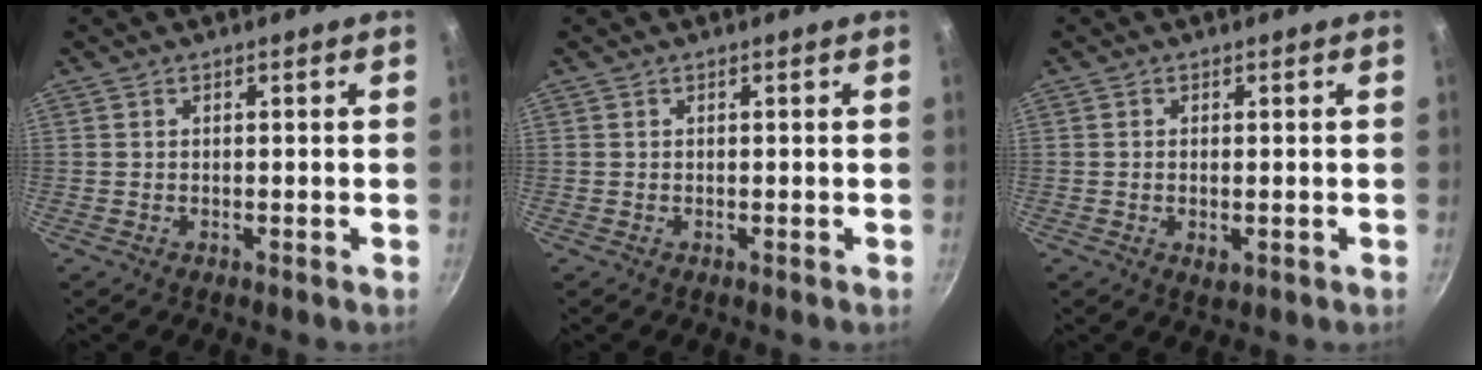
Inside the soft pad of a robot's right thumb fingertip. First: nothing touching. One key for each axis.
{"total": 0.0}
{"total": 2.1, "fx": -0.3, "fy": 1.1, "fz": 1.8, "tx": -0.030, "ty": -0.006, "tz": -0.003}